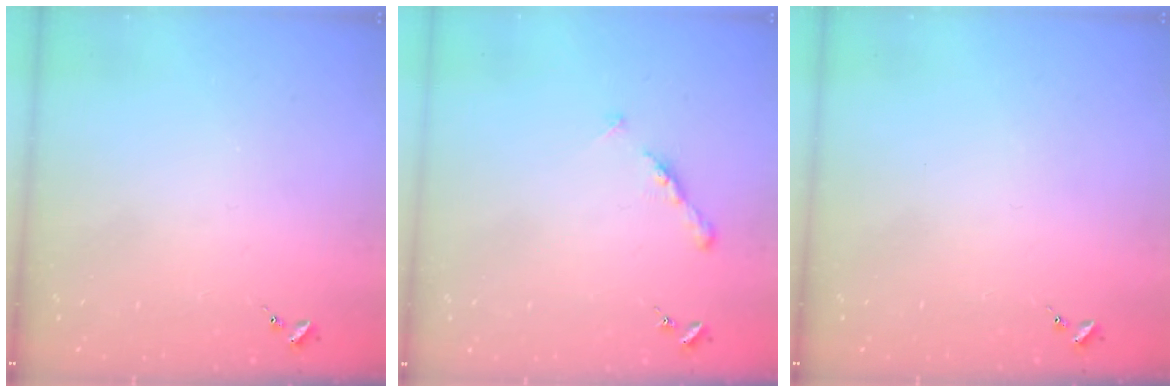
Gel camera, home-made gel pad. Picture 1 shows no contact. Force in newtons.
{"total": 5.3, "press": 5.2, "slide": 0.6}
{"total": 0.0}